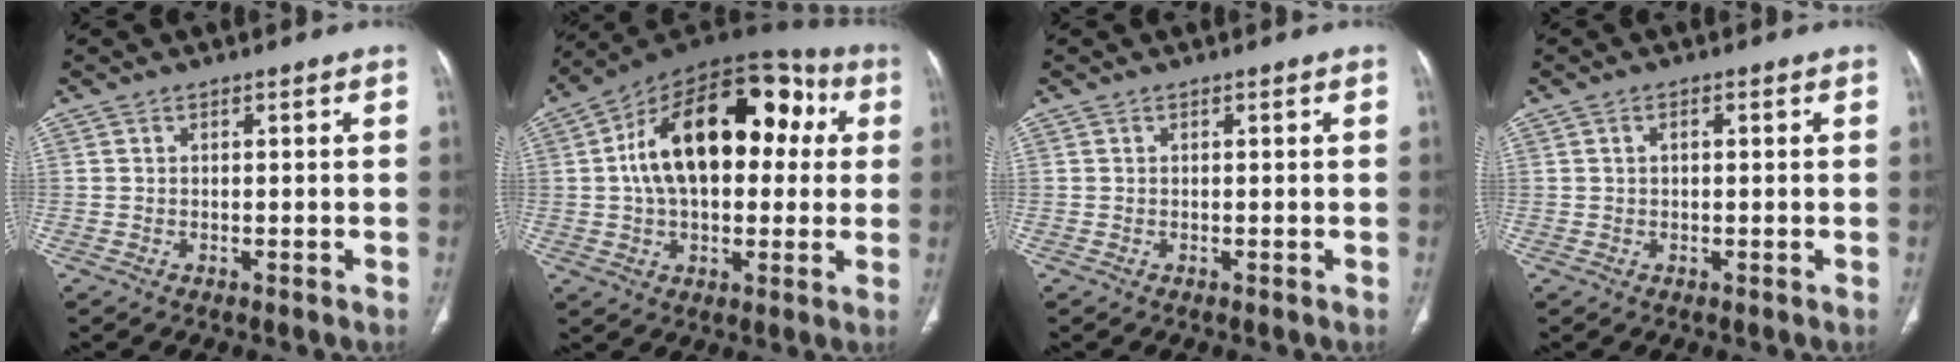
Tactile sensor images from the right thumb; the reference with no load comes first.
{"total": 24.1, "force": [4.1, 14.0, 19.2], "torque": [-0.281, 0.043, 0.052]}
{"total": 0.0}
{"total": 1.2, "force": [0.3, 0.7, 0.9], "torque": [-0.019, 0.006, 0.005]}